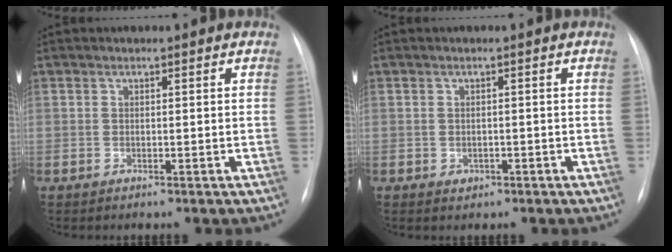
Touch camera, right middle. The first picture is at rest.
{"total": 1.3, "force": [-0.6, 1.1, 0.4], "torque": [-0.005, 0.003, -0.004]}